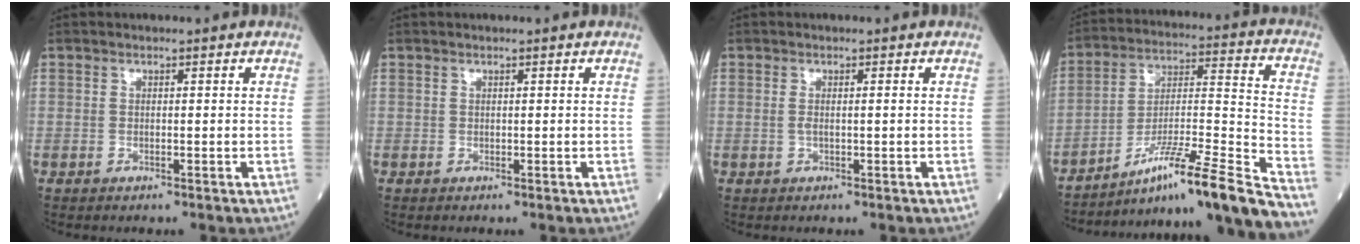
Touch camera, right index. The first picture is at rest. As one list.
[{"total": 0.0}, {"total": 1.2, "force": [0.0, 0.2, 1.2], "torque": [-0.028, -0.001, 0.002]}, {"total": 20.0, "force": [-16.1, -1.6, 11.7], "torque": [-0.161, 0.003, -0.270]}]